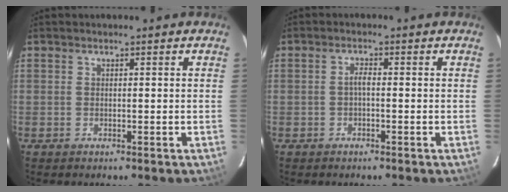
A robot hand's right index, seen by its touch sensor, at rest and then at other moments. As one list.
[{"total": 1.4, "force": [-0.3, 0.3, 1.3], "torque": [-0.025, 0.007, -0.008]}]